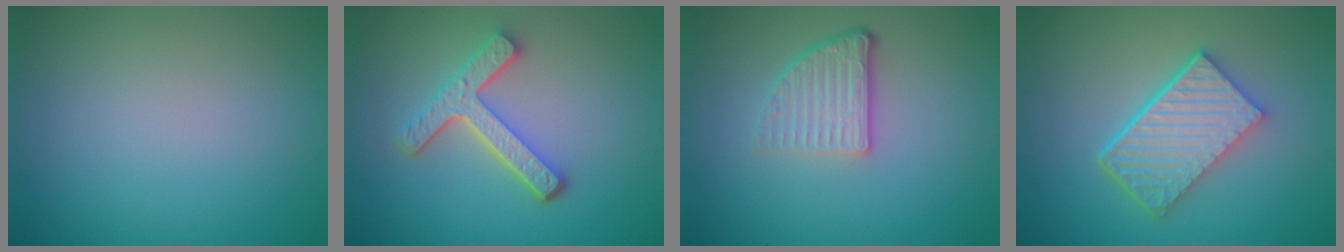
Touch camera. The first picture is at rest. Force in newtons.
{"total": 4.7, "press": 3.5, "slide": 3.2}
{"total": 3.8, "press": 2.5, "slide": 2.8}
{"total": 6.1, "press": 4.4, "slide": 4.1}